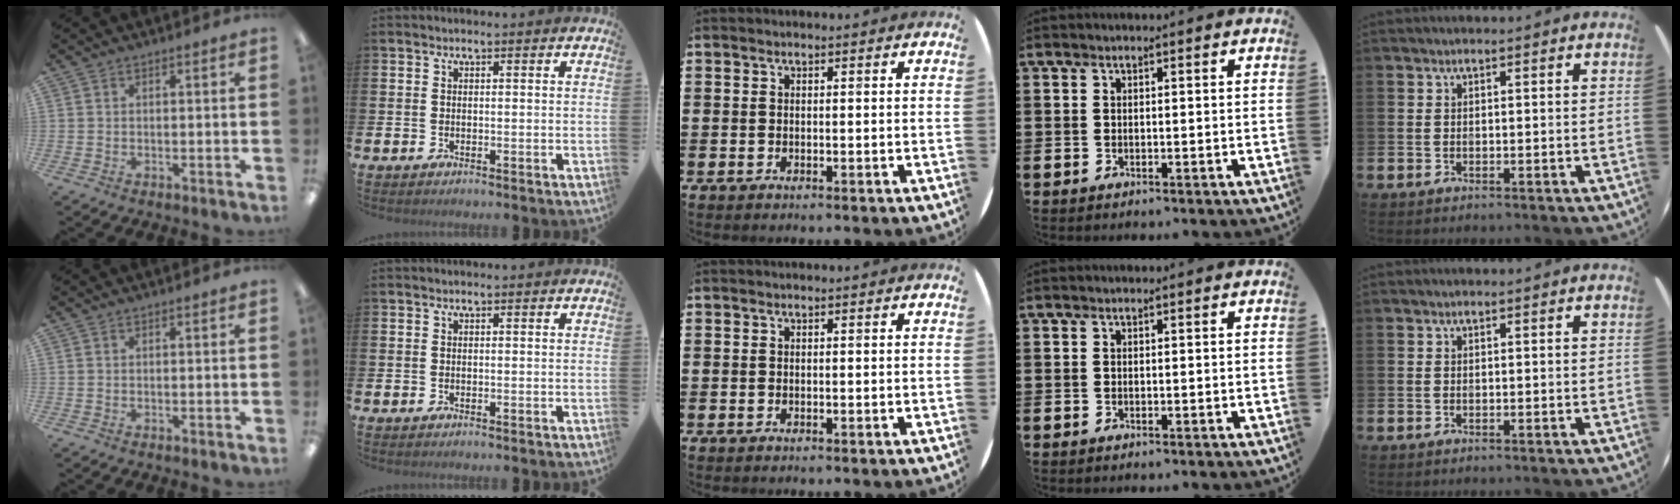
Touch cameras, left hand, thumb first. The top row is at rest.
{}